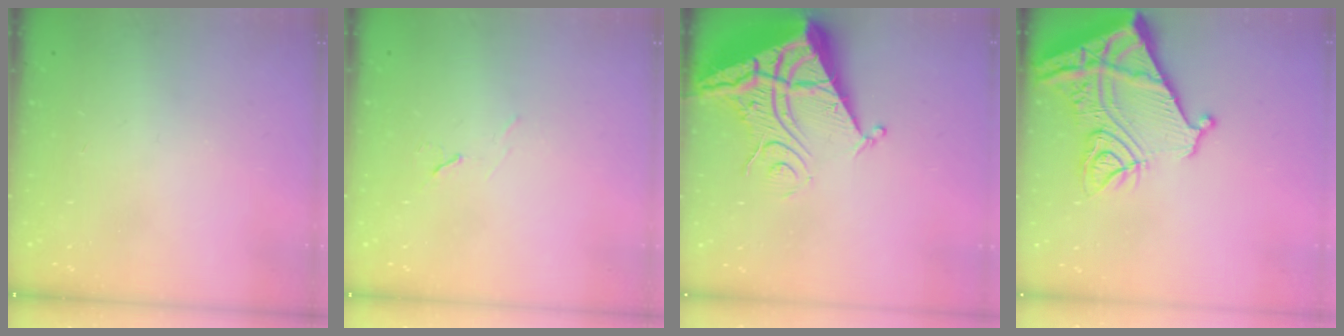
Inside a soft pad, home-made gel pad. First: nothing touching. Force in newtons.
{"total": 6.0, "press": 5.3, "slide": 2.8}
{"total": 12.2, "press": 12.1, "slide": 1.3}
{"total": 18.7, "press": 18.6, "slide": 2.1}